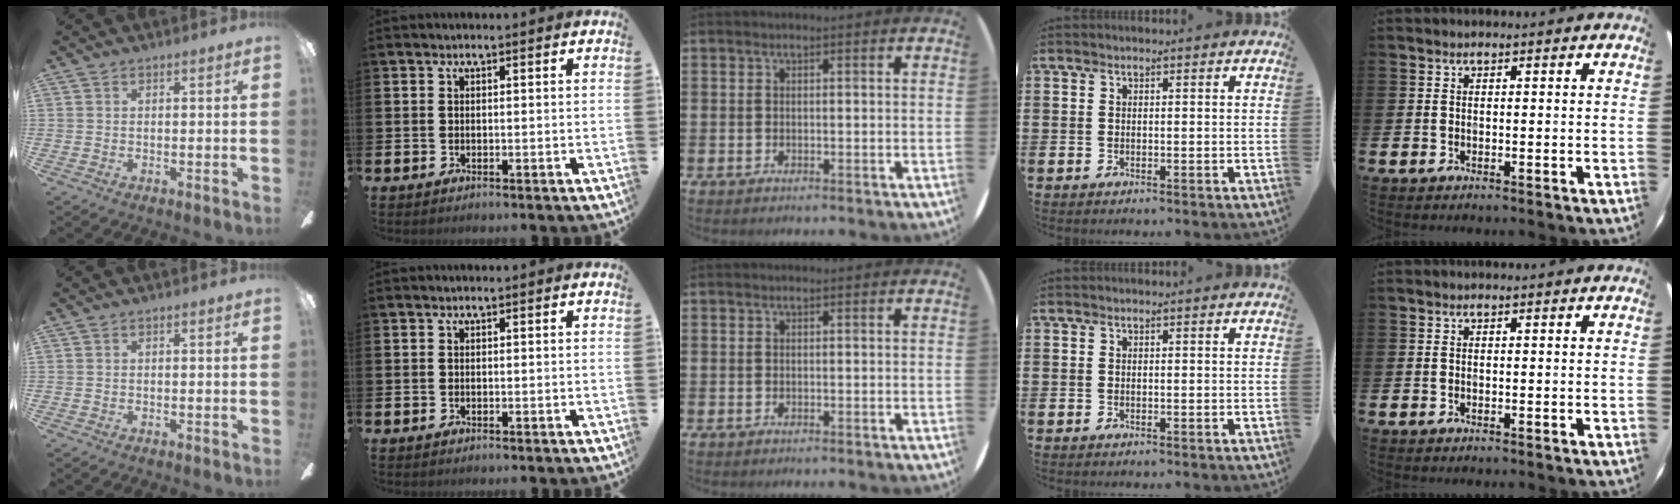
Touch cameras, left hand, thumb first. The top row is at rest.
{}